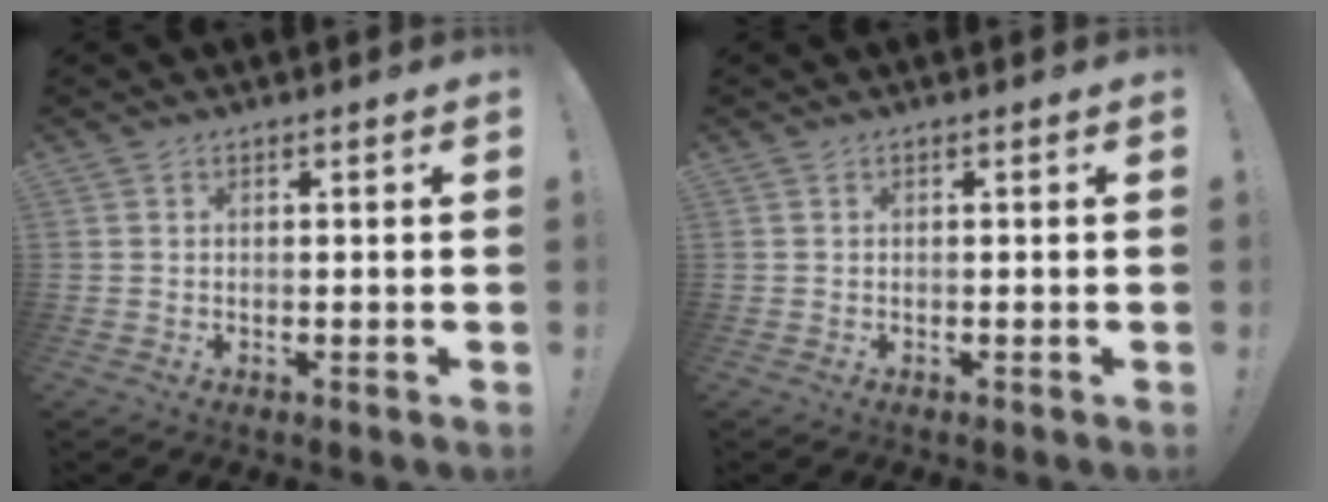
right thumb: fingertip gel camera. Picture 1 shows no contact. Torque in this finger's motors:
{"motor_torque": [-0.06, -0.07, 0.03, 0.00, 0.01]}